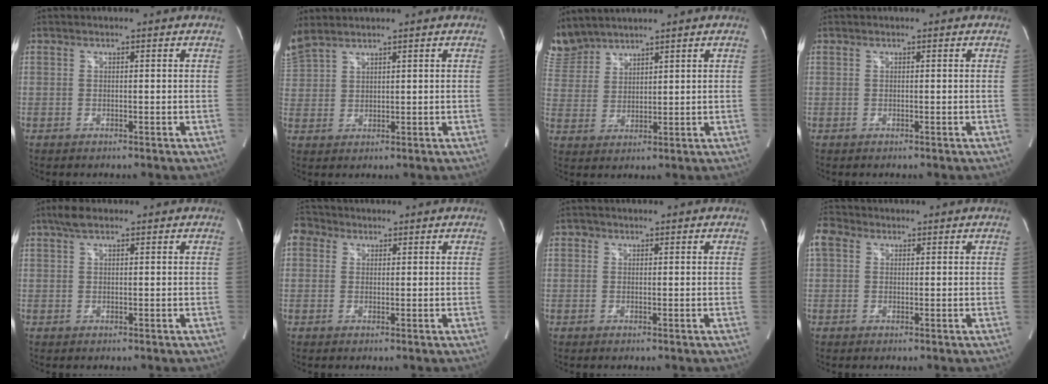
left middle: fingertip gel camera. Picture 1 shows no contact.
{"total": 5.1, "force": [4.8, 0.8, 1.8], "torque": [-0.063, 0.019, 0.113]}
{"total": 7.1, "force": [6.9, 1.7, 0.3], "torque": [-0.020, 0.012, 0.156]}
{"total": 0.0}
{"total": 2.6, "force": [1.7, 0.8, 1.7], "torque": [-0.039, 0.016, 0.034]}
{"total": 3.8, "force": [1.7, 3.2, 1.2], "torque": [-0.027, 0.023, 0.032]}
{"total": 0.8, "force": [0.3, 0.7, 0.1], "torque": [0.005, 0.002, 0.003]}
{"total": 3.7, "force": [1.5, 2.8, 1.8], "torque": [-0.050, 0.027, 0.029]}